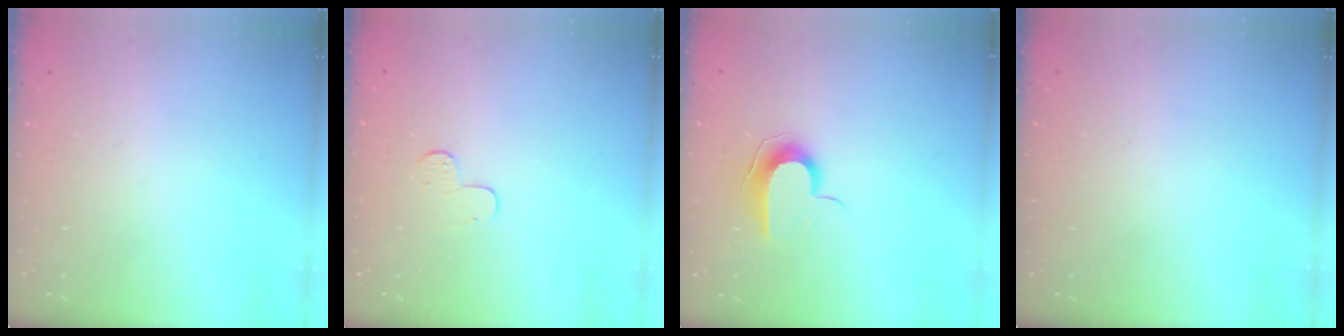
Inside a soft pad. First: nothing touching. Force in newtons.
{"total": 4.3, "press": 4.3, "slide": 0.4}
{"total": 8.9, "press": 8.9, "slide": 0.8}
{"total": 0.0}